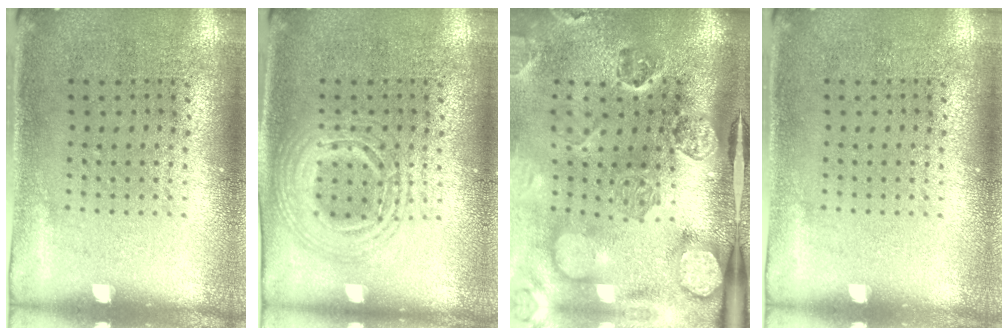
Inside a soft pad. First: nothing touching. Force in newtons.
{"total": 2.8, "press": 2.7, "slide": 0.2}
{"total": 4.9, "press": 3.6, "slide": 3.4}
{"total": 0.0}